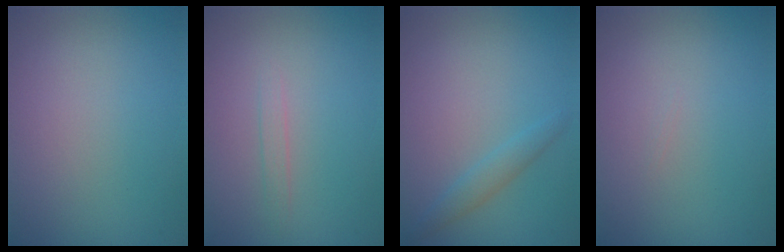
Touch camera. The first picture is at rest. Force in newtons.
{"total": 0.7, "press": 0.7, "slide": 0.0}
{"total": 1.4, "press": 1.4, "slide": 0.0}
{"total": 0.0}